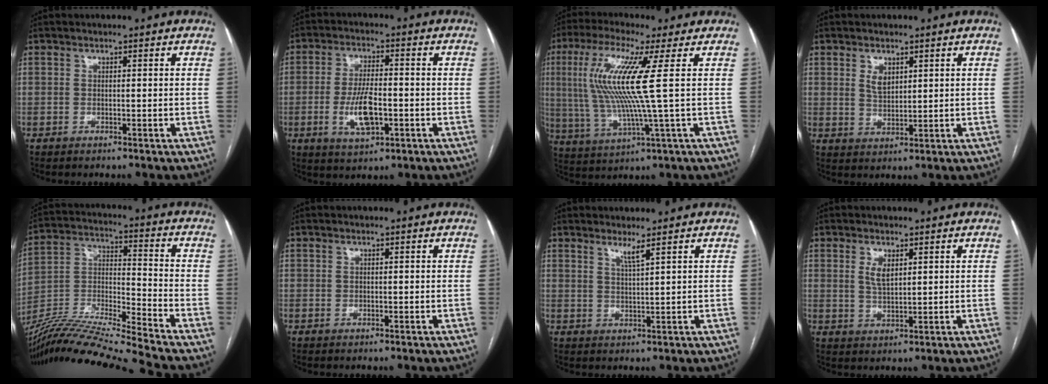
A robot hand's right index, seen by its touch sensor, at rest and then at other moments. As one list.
[{"total": 7.5, "force": [-1.8, 2.6, 6.8], "torque": [-0.140, -0.001, -0.025]}, {"total": 13.2, "force": [2.4, -0.7, 13.0], "torque": [-0.286, -0.001, 0.042]}, {"total": 3.2, "force": [1.5, 1.8, 2.1], "torque": [-0.042, -0.002, 0.034]}, {"total": 19.9, "force": [-18.0, -2.6, 8.2], "torque": [-0.166, -0.009, -0.325]}, {"total": 0.0}, {"total": 2.2, "force": [1.7, -0.6, 1.2], "torque": [-0.030, -0.012, 0.037]}, {"total": 3.2, "force": [1.4, 1.2, 2.6], "torque": [-0.057, -0.002, 0.032]}]